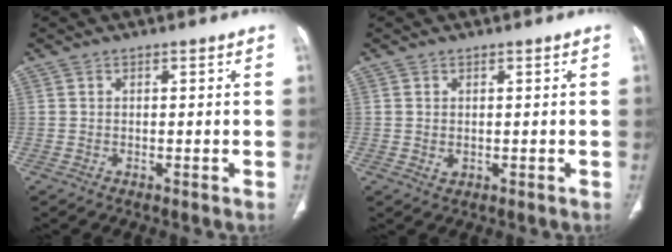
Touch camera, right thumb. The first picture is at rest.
{"total": 1.2, "force": [0.1, 0.9, 0.8], "torque": [-0.015, -0.003, 0.007]}